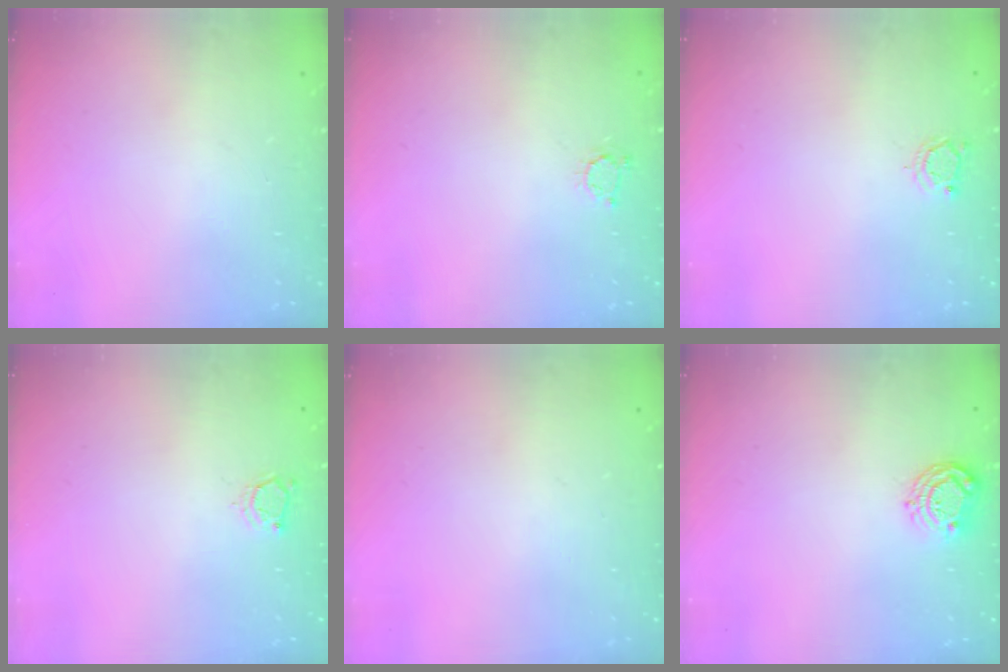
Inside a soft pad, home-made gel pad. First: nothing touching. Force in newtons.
{"total": 3.0, "press": 3.0, "slide": 0.2}
{"total": 3.0, "press": 3.0, "slide": 0.3}
{"total": 3.3, "press": 3.3, "slide": 0.4}
{"total": 0.0}
{"total": 7.4, "press": 7.4, "slide": 0.2}